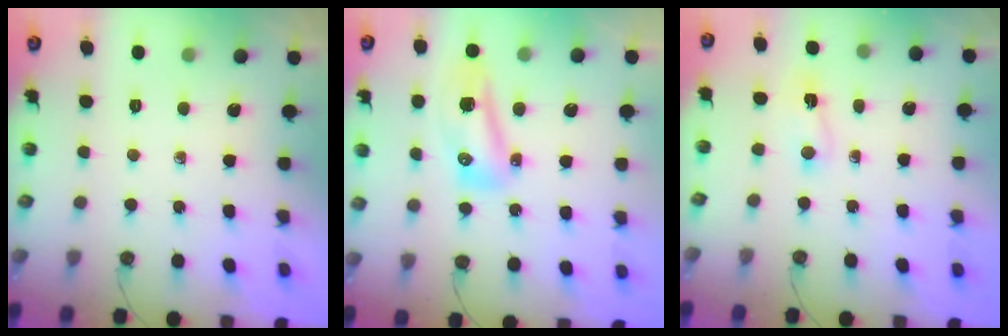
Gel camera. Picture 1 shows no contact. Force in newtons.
{"total": 9.4, "press": 9.3, "slide": 1.6}
{"total": 2.0, "press": 1.6, "slide": 1.2}